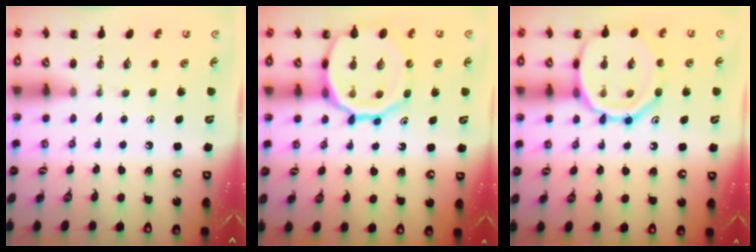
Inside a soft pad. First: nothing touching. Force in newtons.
{"total": 17.3, "press": 17.1, "slide": 2.8}
{"total": 14.9, "press": 14.8, "slide": 0.9}